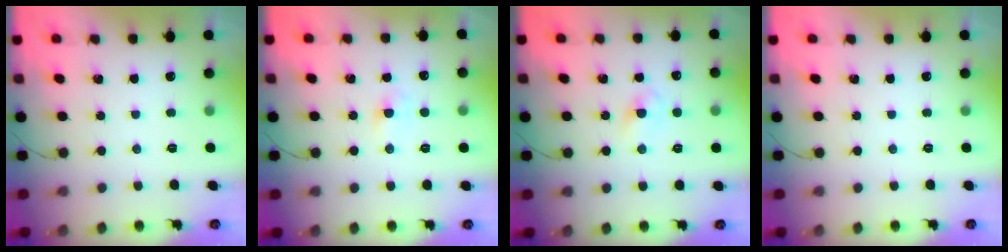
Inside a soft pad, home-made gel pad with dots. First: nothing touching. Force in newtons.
{"total": 2.4, "press": 2.2, "slide": 0.9}
{"total": 2.7, "press": 2.4, "slide": 1.1}
{"total": 0.0}